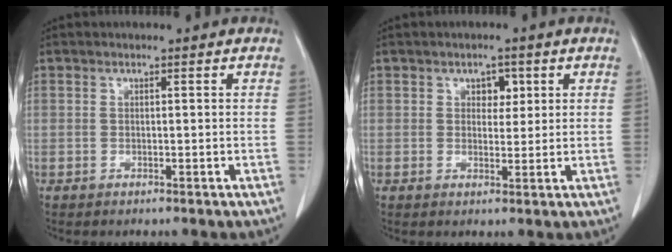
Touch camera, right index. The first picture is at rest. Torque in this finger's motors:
{"motor_torque": [0.05, 0.03, 0.00, 0.00]}